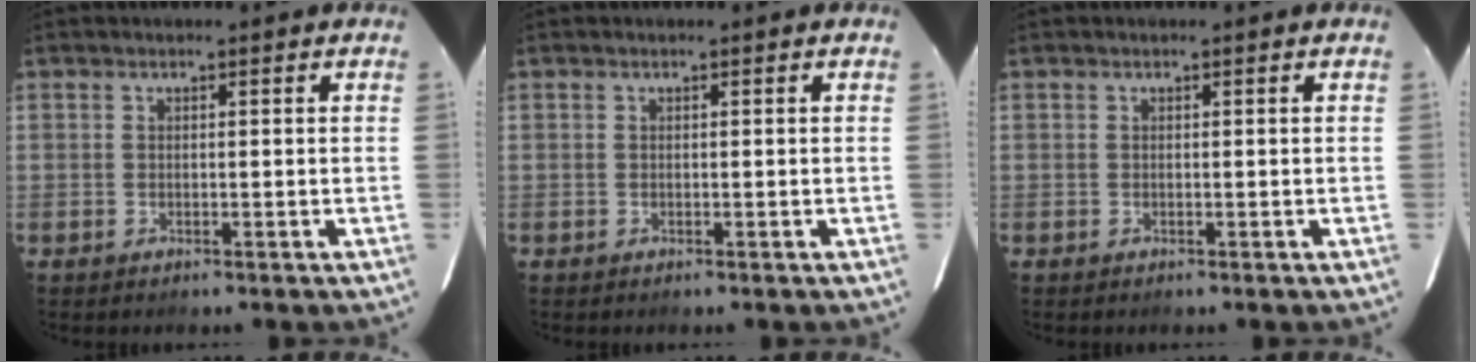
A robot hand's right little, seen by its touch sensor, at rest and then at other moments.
{"total": 0.0}
{"total": 0.0}